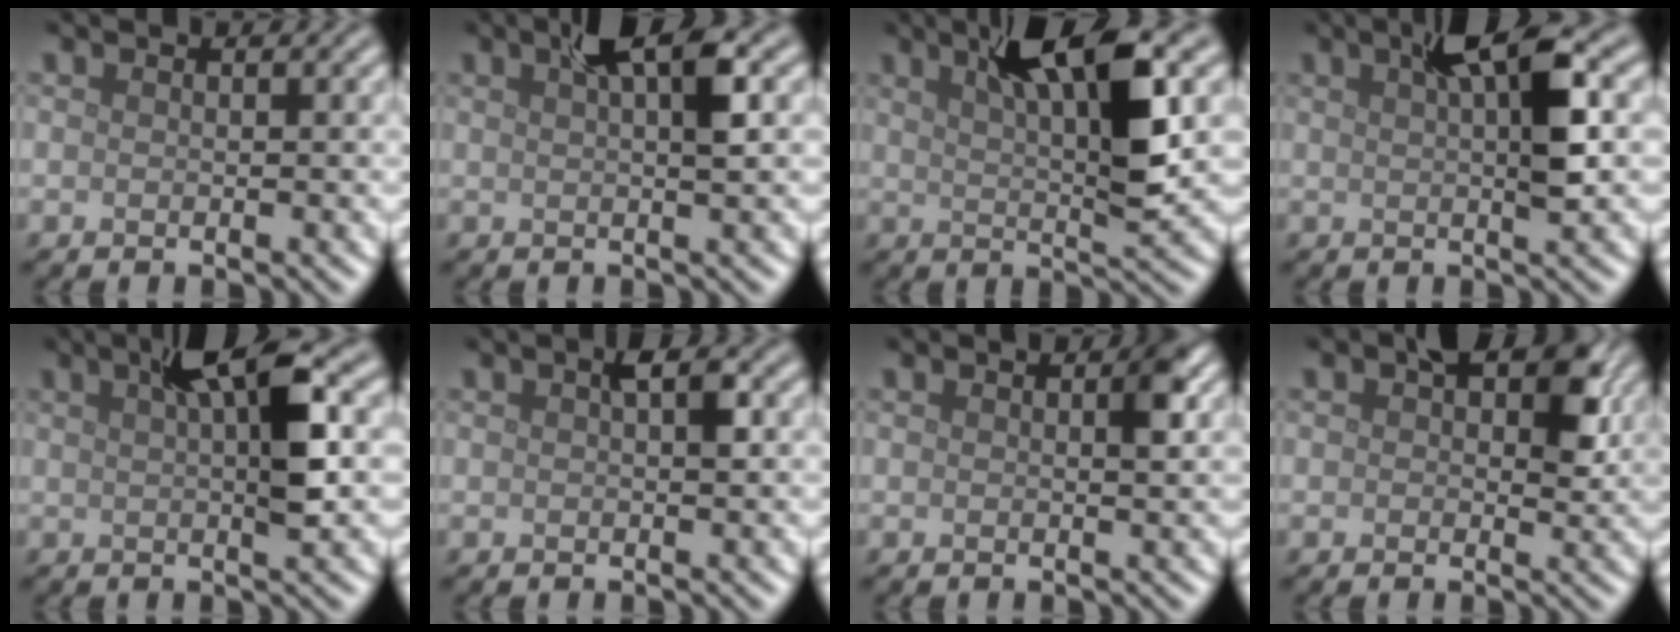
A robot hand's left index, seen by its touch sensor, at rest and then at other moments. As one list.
[{"total": 4.1, "force": [1.8, 0.8, 3.7], "torque": [-0.058, 0.010, 0.027]}, {"total": 8.1, "force": [3.4, 1.9, 7.2], "torque": [-0.113, 0.008, 0.054]}, {"total": 5.6, "force": [1.8, 1.1, 5.2], "torque": [-0.083, 0.011, 0.026]}, {"total": 6.1, "force": [1.8, 1.2, 5.7], "torque": [-0.091, 0.013, 0.027]}, {"total": 1.9, "force": [0.5, 0.5, 1.7], "torque": [-0.028, 0.005, 0.008]}, {"total": 1.9, "force": [0.6, 0.5, 1.8], "torque": [-0.022, 0.001, 0.008]}, {"total": 4.8, "force": [1.5, 2.7, 3.7], "torque": [-0.038, 0.001, 0.016]}]